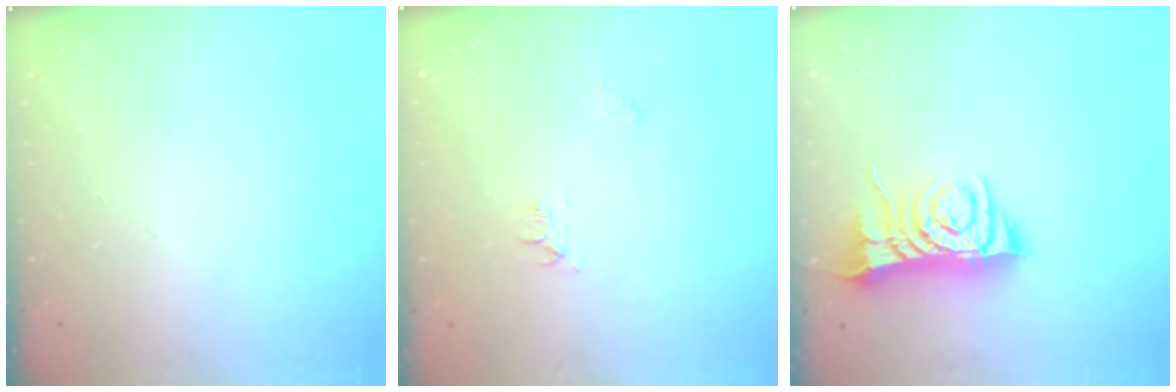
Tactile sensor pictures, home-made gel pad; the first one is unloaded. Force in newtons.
{"total": 6.0, "press": 5.9, "slide": 0.6}
{"total": 7.7, "press": 7.6, "slide": 1.1}